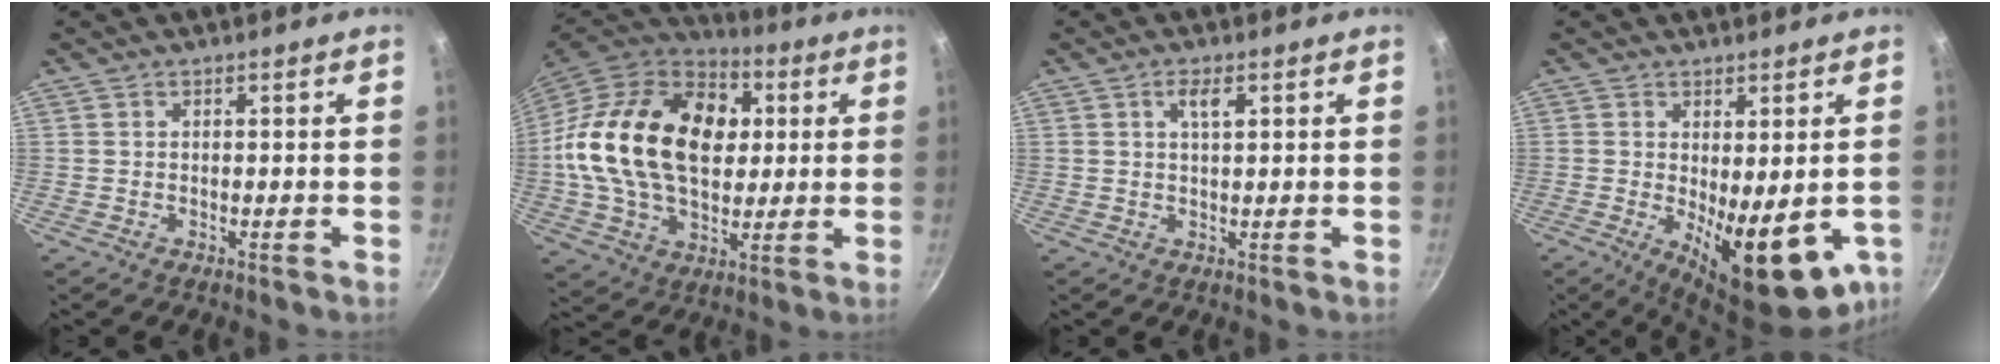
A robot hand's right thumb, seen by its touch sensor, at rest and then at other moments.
{"total": 28.1, "force": [4.1, 18.9, 20.4], "torque": [-0.341, 0.019, 0.065]}
{"total": 3.0, "force": [1.1, 1.1, 2.5], "torque": [-0.040, 0.000, 0.020]}
{"total": 14.5, "force": [-2.9, 5.8, 13.0], "torque": [-0.156, -0.021, -0.022]}